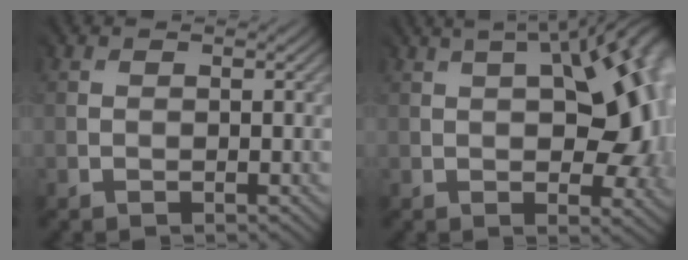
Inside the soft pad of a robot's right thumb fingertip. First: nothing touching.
{"total": 13.4, "force": [1.3, 6.3, 11.7], "torque": [-0.132, 0.024, 0.018]}